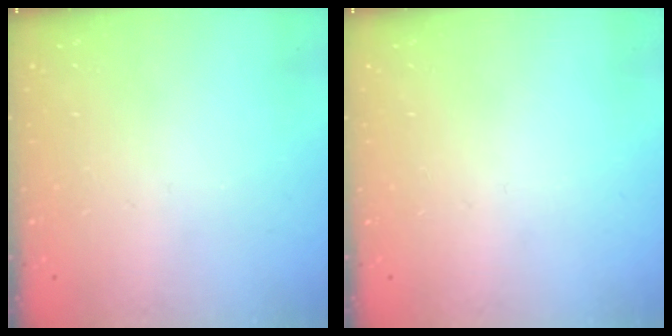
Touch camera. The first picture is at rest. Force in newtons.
{"total": 0.0}